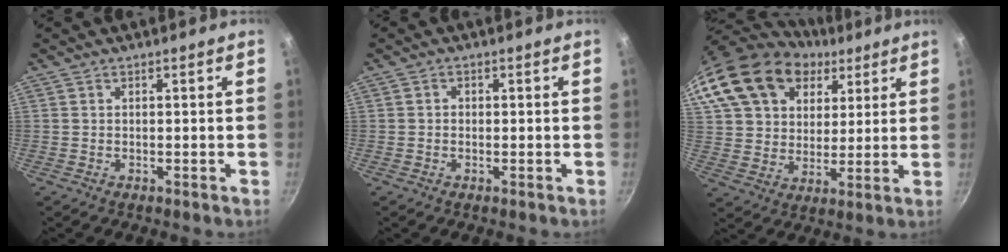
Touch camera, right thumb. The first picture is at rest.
{"total": 0.8, "force": [-0.2, 0.8, 0.3], "torque": [-0.003, 0.004, -0.003]}
{"total": 22.0, "force": [10.5, 15.7, 11.4], "torque": [-0.203, 0.000, 0.189]}